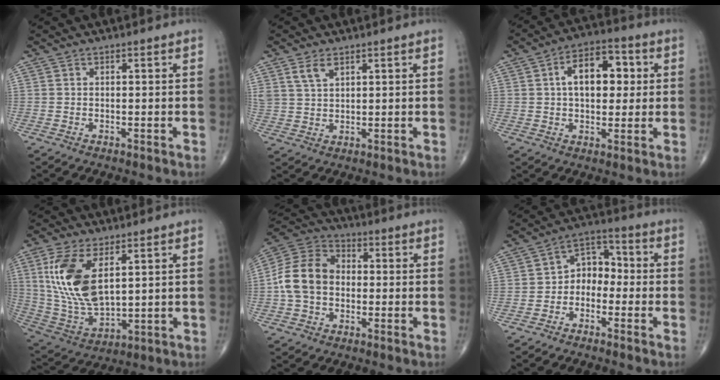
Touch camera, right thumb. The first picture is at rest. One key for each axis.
{"total": 4.0, "fx": 2.4, "fy": 2.1, "fz": 2.4, "tx": -0.044, "ty": -0.009, "tz": 0.055}
{"total": 11.8, "fx": 2.2, "fy": 6.9, "fz": 9.3, "tx": -0.113, "ty": 0.015, "tz": 0.028}
{"total": 15.6, "fx": 5.0, "fy": 7.6, "fz": 12.7, "tx": -0.258, "ty": -0.021, "tz": 0.111}
{"total": 11.9, "fx": -0.9, "fy": 9.1, "fz": 7.5, "tx": -0.137, "ty": 0.036, "tz": -0.029}
{"total": 6.9, "fx": -1.9, "fy": 5.2, "fz": 4.2, "tx": -0.038, "ty": 0.041, "tz": -0.051}